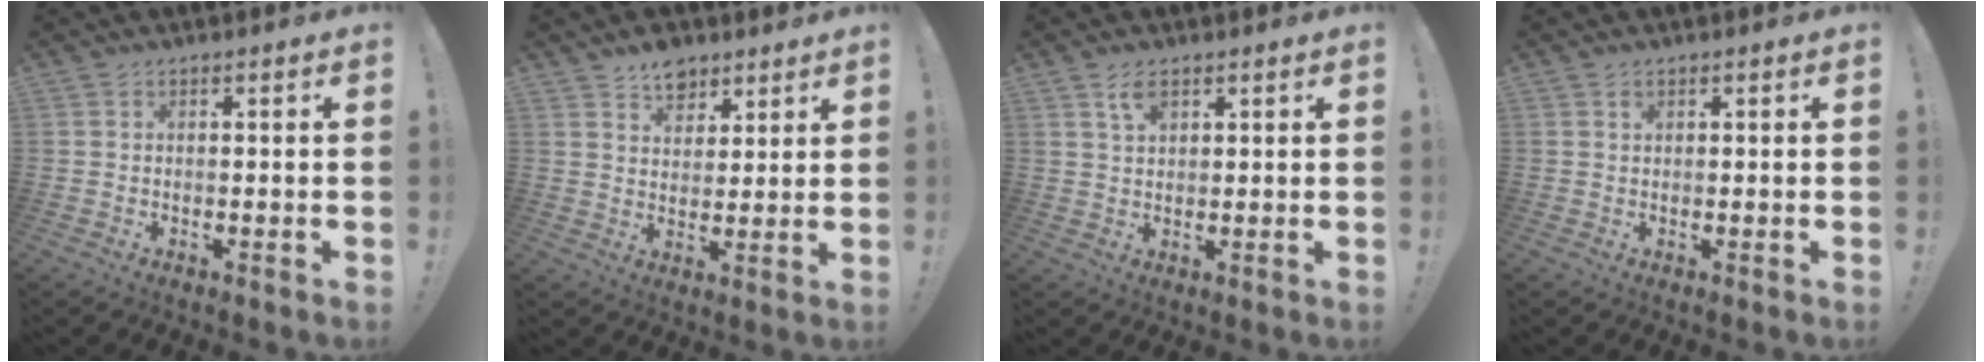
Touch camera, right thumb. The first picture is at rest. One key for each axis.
{"total": 7.6, "fx": 5.6, "fy": 4.8, "fz": 1.8, "tx": -0.011, "ty": -0.039, "tz": 0.103}
{"total": 4.1, "fx": 2.3, "fy": 1.8, "fz": 2.8, "tx": -0.045, "ty": -0.009, "tz": 0.039}
{"total": 0.7, "fx": 0.4, "fy": 0.6, "fz": 0.1, "tx": 0.006, "ty": -0.002, "tz": 0.005}